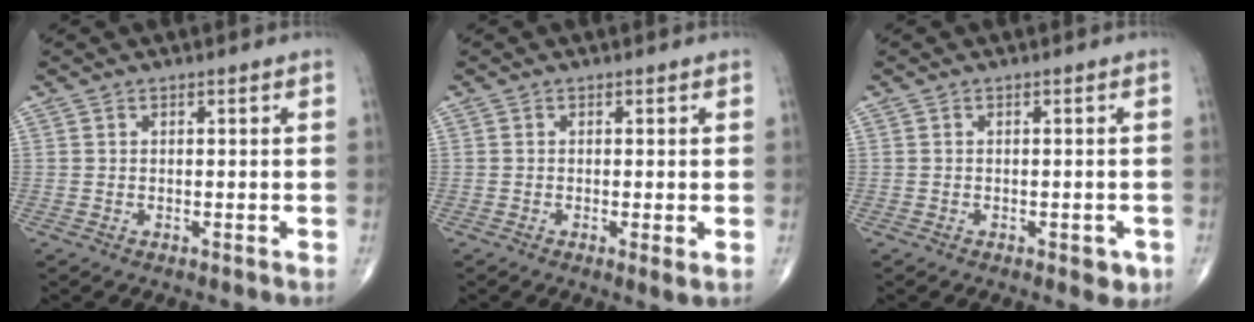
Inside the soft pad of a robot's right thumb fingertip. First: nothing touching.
{"total": 1.7, "force": [-0.3, 0.2, 1.7], "torque": [-0.036, -0.009, -0.009]}
{"total": 2.7, "force": [-1.2, 1.3, 2.0], "torque": [-0.012, 0.002, -0.012]}